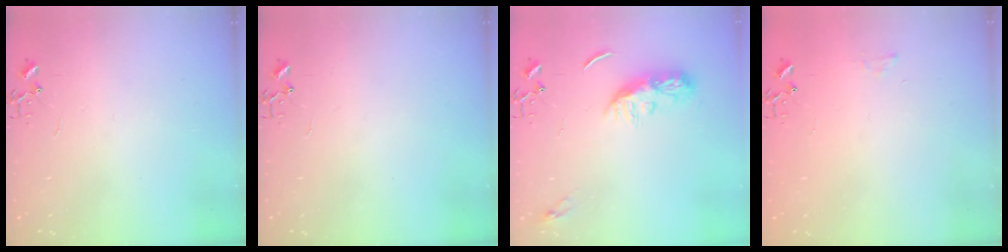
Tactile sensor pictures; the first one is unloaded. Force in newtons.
{"total": 0.0}
{"total": 8.4, "press": 8.4, "slide": 0.4}
{"total": 5.1, "press": 5.0, "slide": 0.6}